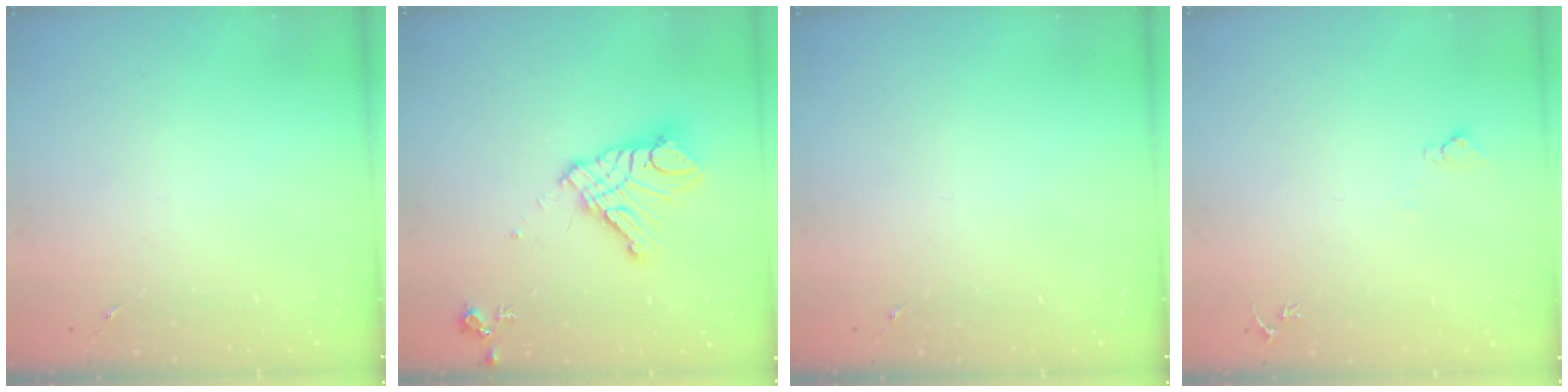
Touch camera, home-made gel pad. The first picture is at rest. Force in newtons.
{"total": 15.8, "press": 15.7, "slide": 1.7}
{"total": 0.0}
{"total": 4.4, "press": 4.4, "slide": 0.4}